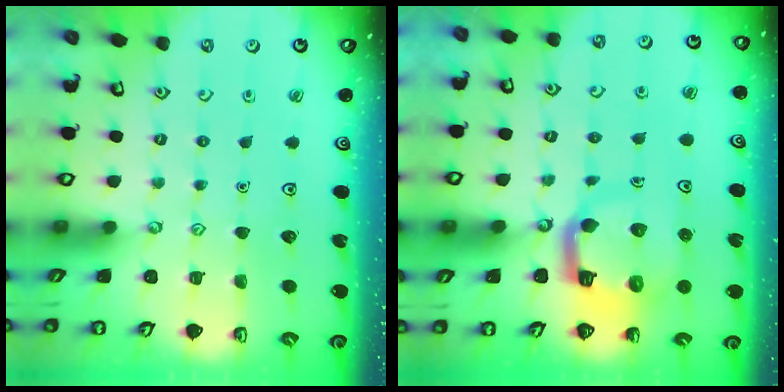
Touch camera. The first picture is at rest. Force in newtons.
{"total": 10.0, "press": 9.9, "slide": 1.2}